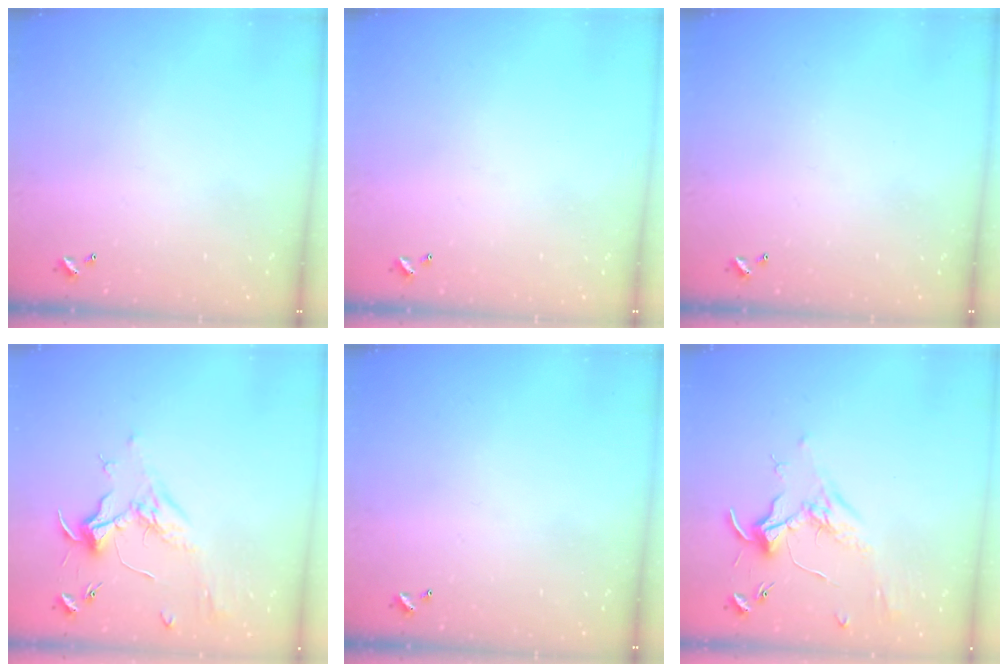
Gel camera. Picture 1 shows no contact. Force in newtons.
{"total": 0.0}
{"total": 0.0}
{"total": 2.0, "press": 1.9, "slide": 0.7}
{"total": 0.0}
{"total": 1.7, "press": 1.6, "slide": 0.7}